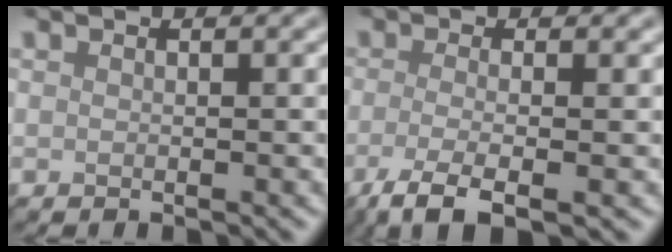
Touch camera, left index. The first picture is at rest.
{"total": 4.5, "force": [-2.1, 1.2, 3.8], "torque": [-0.071, -0.010, -0.051]}